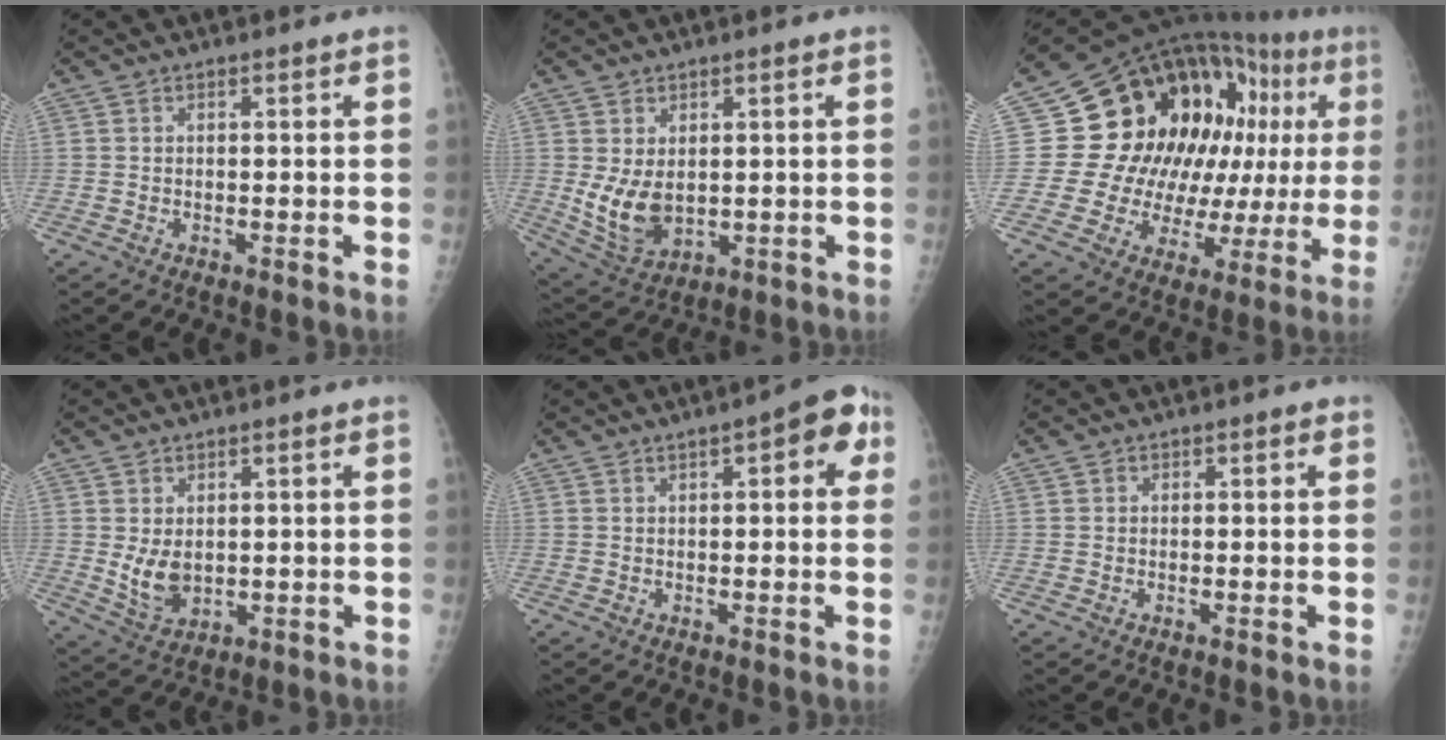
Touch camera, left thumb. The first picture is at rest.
{"total": 8.4, "force": [0.6, 5.5, 6.2], "torque": [-0.103, -0.018, 0.031]}
{"total": 24.6, "force": [4.5, 14.4, 19.4], "torque": [-0.224, 0.024, 0.071]}
{"total": 6.7, "force": [0.7, 4.4, 5.0], "torque": [-0.077, -0.017, 0.030]}
{"total": 7.0, "force": [2.5, 2.6, 6.0], "torque": [-0.052, 0.010, 0.022]}
{"total": 1.0, "force": [0.2, 0.9, 0.3], "torque": [0.007, 0.003, -0.001]}